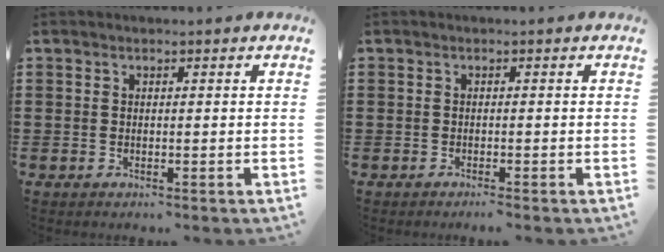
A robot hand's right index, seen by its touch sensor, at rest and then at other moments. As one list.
[{"total": 0.6, "force": [-0.5, -0.2, 0.3], "torque": [-0.006, -0.004, -0.010]}]